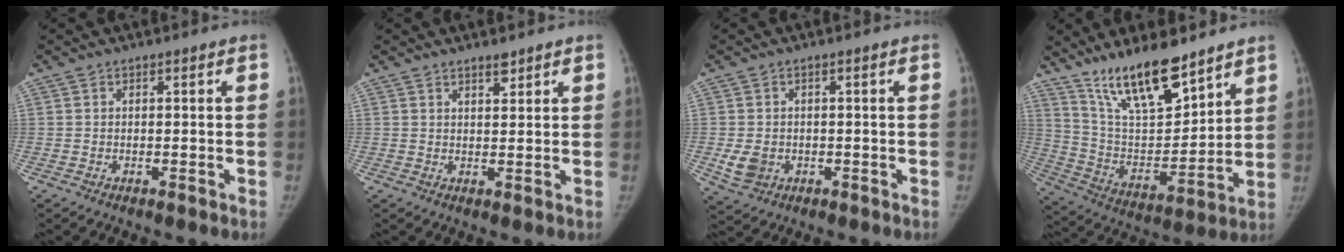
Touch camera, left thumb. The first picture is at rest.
{"total": 1.6, "force": [1.3, 0.5, 0.7], "torque": [-0.006, -0.010, 0.022]}
{"total": 4.3, "force": [-0.8, 3.5, 2.4], "torque": [-0.039, -0.003, -0.006]}
{"total": 17.9, "force": [13.3, 5.5, 10.6], "torque": [-0.147, -0.078, 0.248]}